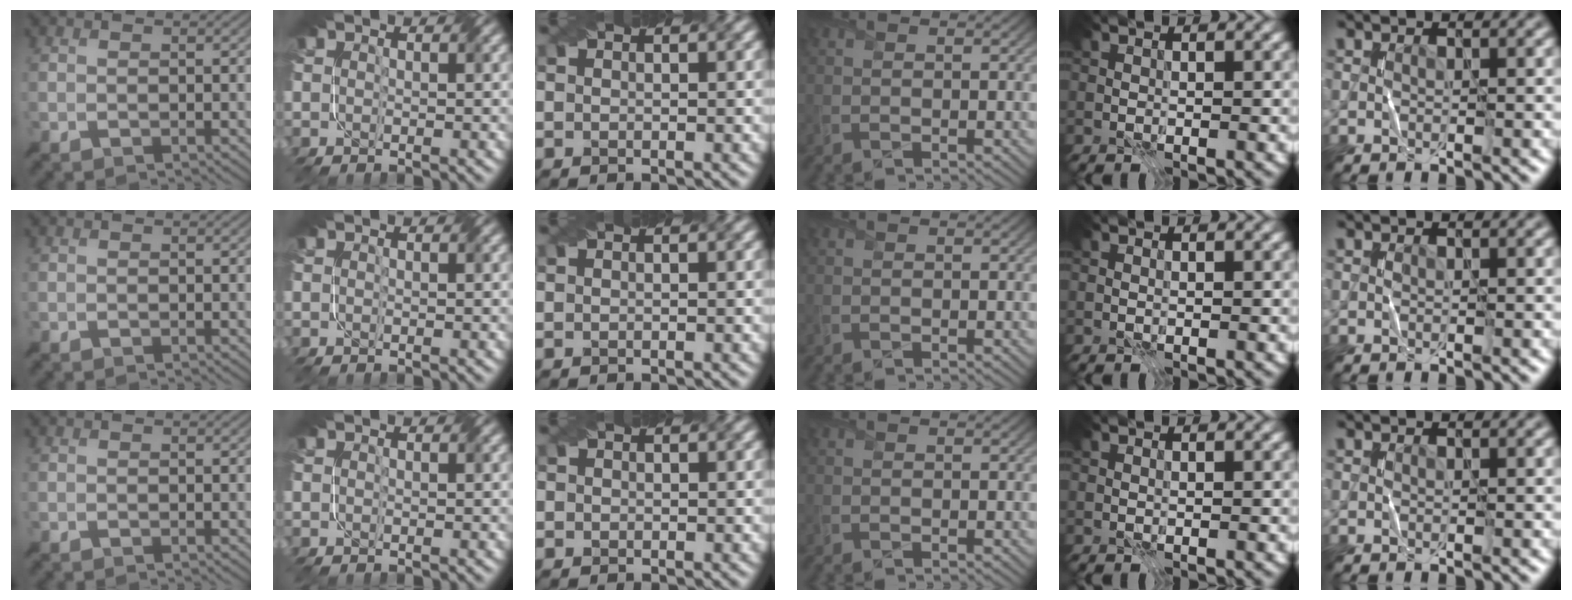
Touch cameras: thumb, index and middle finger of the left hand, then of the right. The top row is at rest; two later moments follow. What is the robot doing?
{"motion": "fold", "object": "file"}